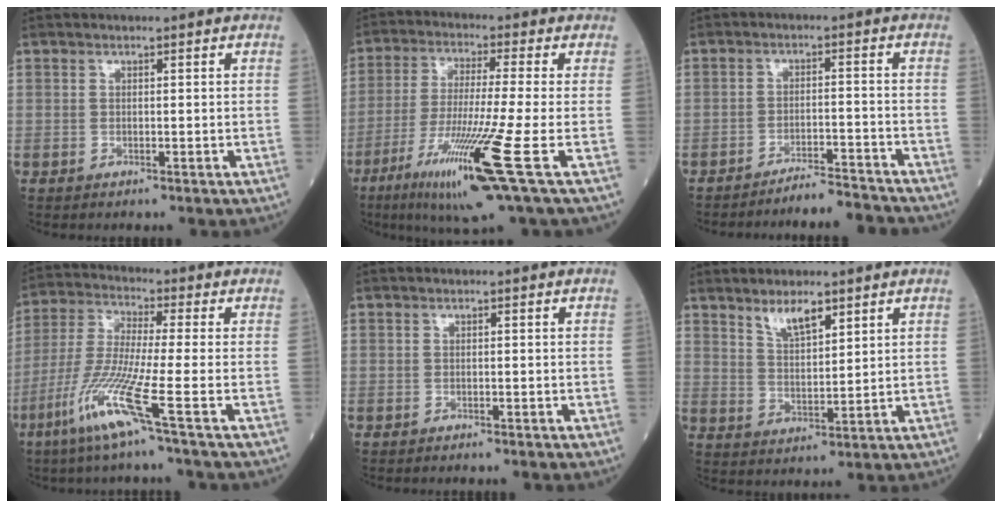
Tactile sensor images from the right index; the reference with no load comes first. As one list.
[{"total": 14.6, "force": [-6.5, -1.4, 13.1], "torque": [-0.260, -0.046, -0.122]}, {"total": 6.4, "force": [-6.3, -0.8, 0.3], "torque": [0.004, 0.004, -0.104]}, {"total": 10.7, "force": [-5.3, -1.5, 9.2], "torque": [-0.196, -0.027, -0.114]}, {"total": 0.6, "force": [-0.5, 0.0, 0.2], "torque": [-0.004, 0.000, -0.011]}, {"total": 5.0, "force": [3.6, 1.4, 3.1], "torque": [-0.062, -0.001, 0.070]}]